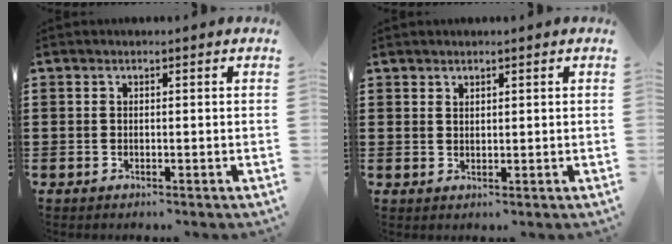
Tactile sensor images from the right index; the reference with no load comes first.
{"total": 1.2, "force": [1.1, 0.3, 0.0], "torque": [-0.001, 0.001, 0.022]}